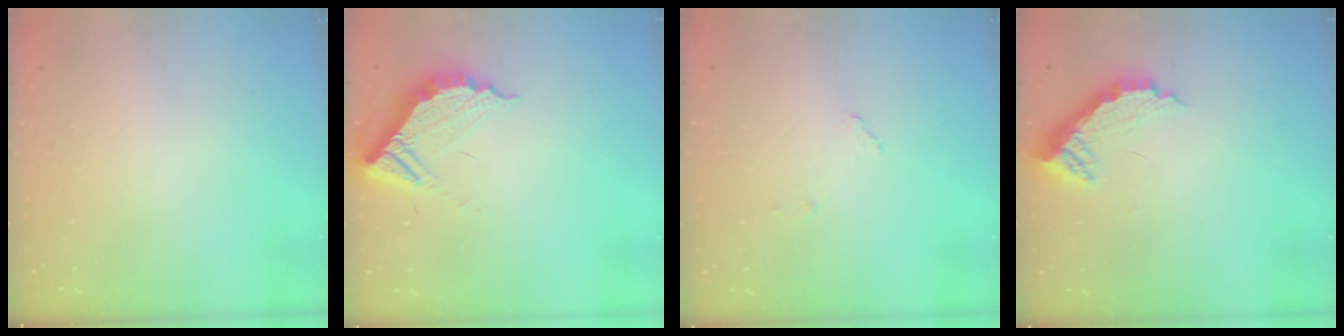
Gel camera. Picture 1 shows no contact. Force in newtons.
{"total": 11.2, "press": 11.1, "slide": 1.0}
{"total": 7.3, "press": 7.2, "slide": 0.3}
{"total": 11.0, "press": 11.0, "slide": 0.7}